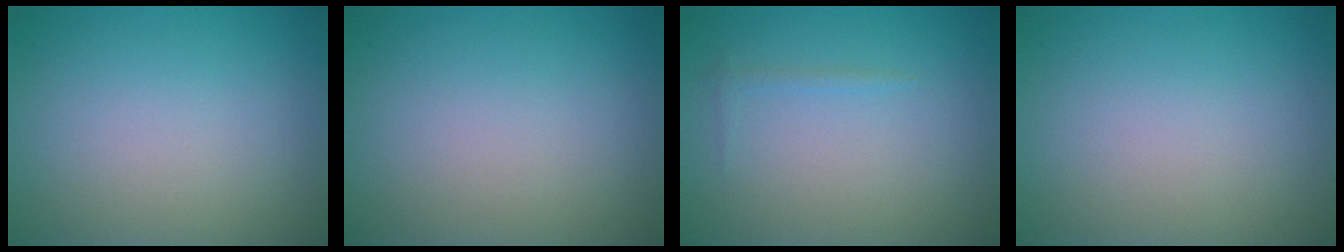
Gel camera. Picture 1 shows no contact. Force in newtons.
{"total": 0.0}
{"total": 0.6, "press": 0.6, "slide": 0.1}
{"total": 0.0}